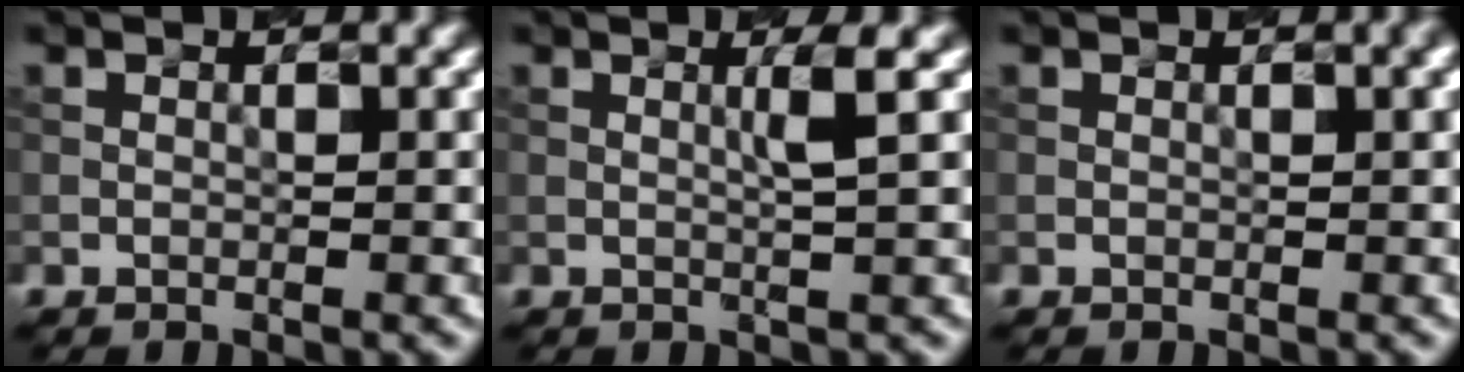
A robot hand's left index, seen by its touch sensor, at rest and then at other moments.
{"total": 1.9, "force": [0.5, 0.1, 1.8], "torque": [-0.033, 0.003, 0.004]}
{"total": 1.0, "force": [0.4, 0.2, 0.9], "torque": [-0.014, 0.006, 0.003]}